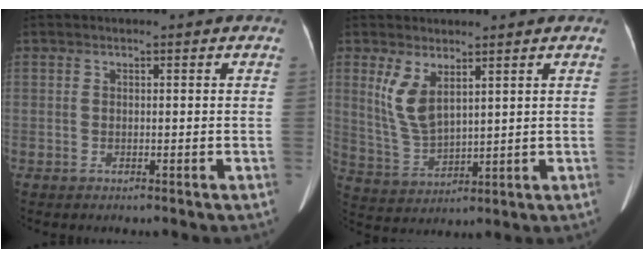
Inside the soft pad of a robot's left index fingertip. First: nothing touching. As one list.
[{"total": 5.9, "force": [3.0, 2.2, 4.6], "torque": [-0.110, -0.007, 0.074]}]